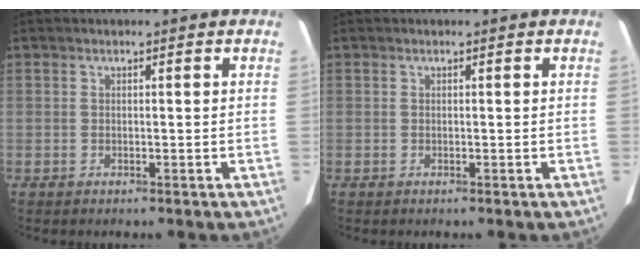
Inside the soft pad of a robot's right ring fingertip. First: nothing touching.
{"total": 0.0}